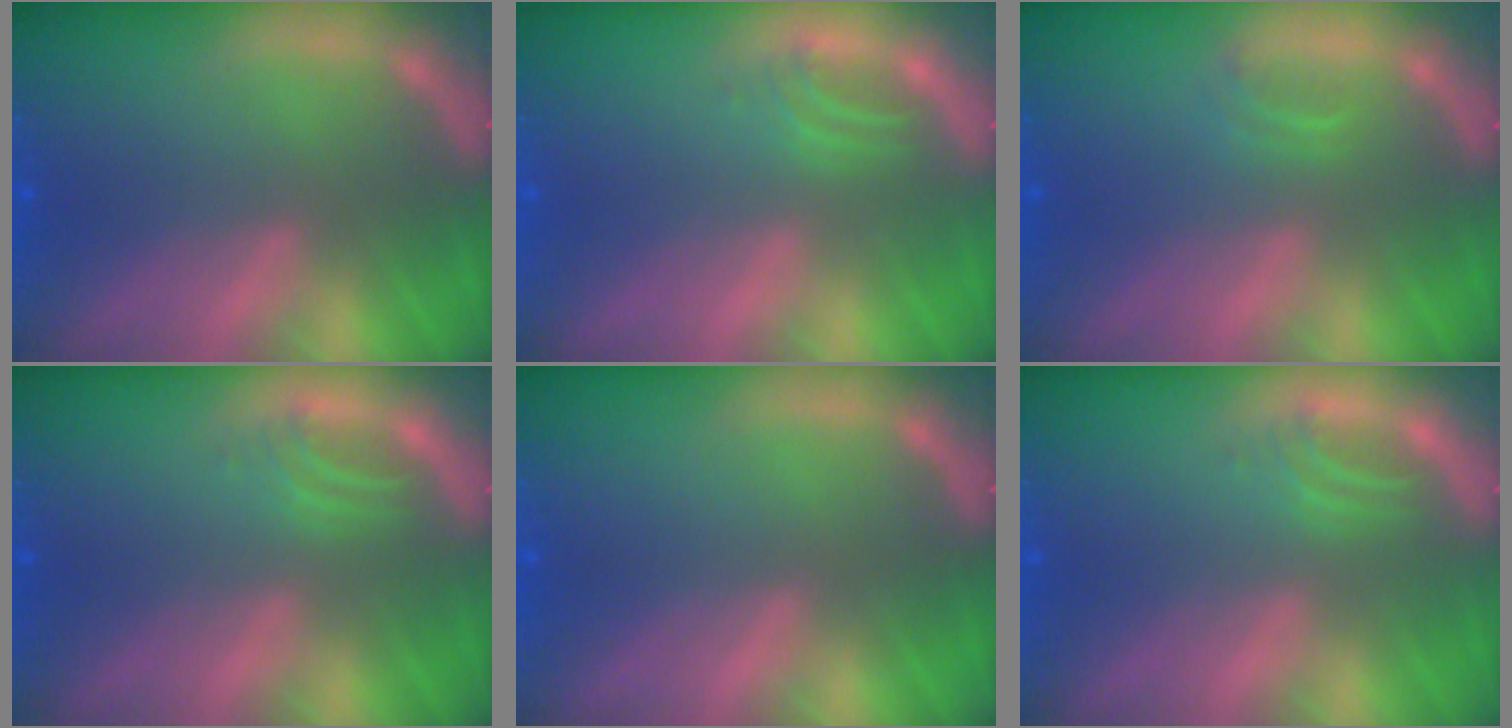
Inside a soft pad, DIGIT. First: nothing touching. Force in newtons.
{"total": 1.5}
{"total": 0.9}
{"total": 1.5}
{"total": 0.0}
{"total": 1.5}